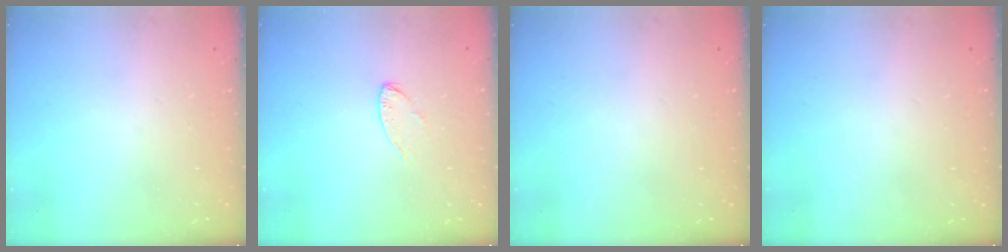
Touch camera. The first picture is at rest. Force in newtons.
{"total": 5.6, "press": 5.6, "slide": 0.5}
{"total": 0.0}
{"total": 0.0}